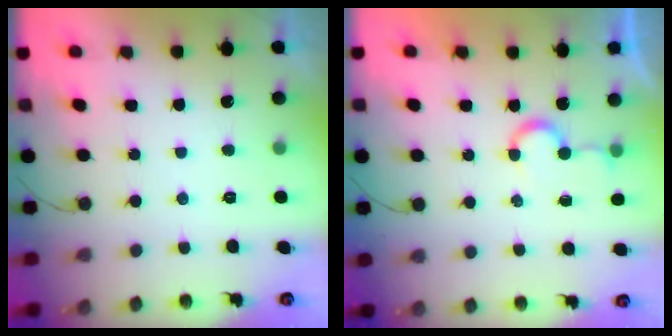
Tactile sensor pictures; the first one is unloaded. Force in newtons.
{"total": 4.4, "press": 4.3, "slide": 0.5}